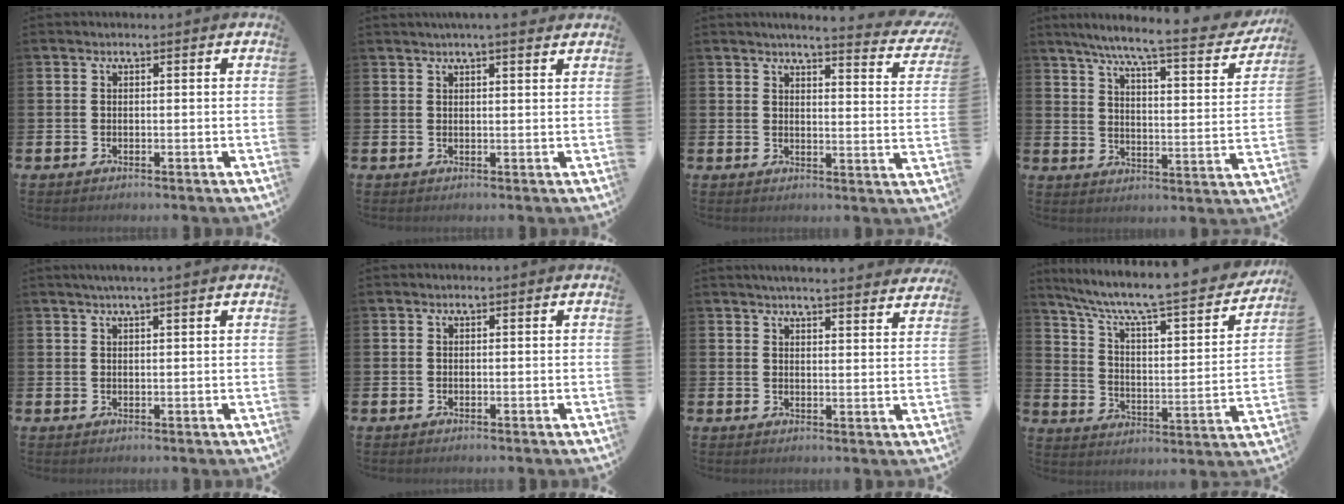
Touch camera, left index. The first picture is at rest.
{"total": 2.7, "force": [2.5, -0.2, 1.0], "torque": [-0.015, -0.010, 0.043]}
{"total": 3.9, "force": [3.8, 0.0, 1.2], "torque": [-0.020, -0.037, 0.057]}
{"total": 8.1, "force": [6.9, 0.6, 4.2], "torque": [-0.097, -0.051, 0.108]}
{"total": 1.9, "force": [1.6, -0.1, 1.0], "torque": [-0.019, 0.001, 0.029]}
{"total": 0.0}
{"total": 4.4, "force": [4.3, -0.3, 0.7], "torque": [-0.013, -0.027, 0.075]}
{"total": 8.1, "force": [6.9, 1.4, 4.0], "torque": [-0.105, -0.058, 0.108]}